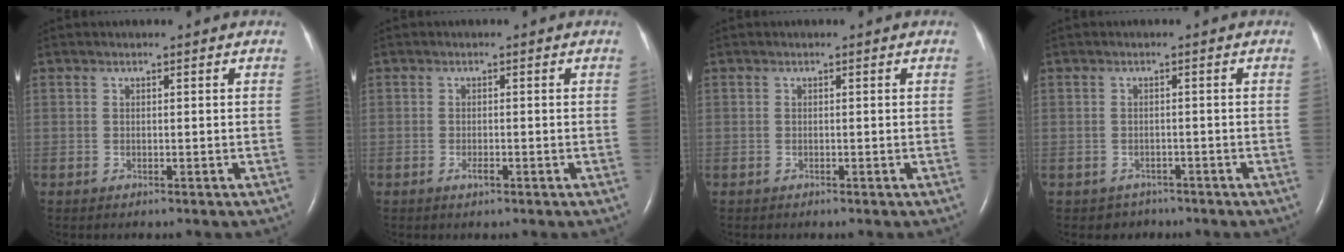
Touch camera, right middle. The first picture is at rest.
{"total": 0.9, "force": [-0.5, 0.2, 0.8], "torque": [-0.016, -0.001, -0.008]}
{"total": 0.0}
{"total": 2.3, "force": [-1.7, 1.4, -0.6], "torque": [0.001, 0.006, -0.024]}